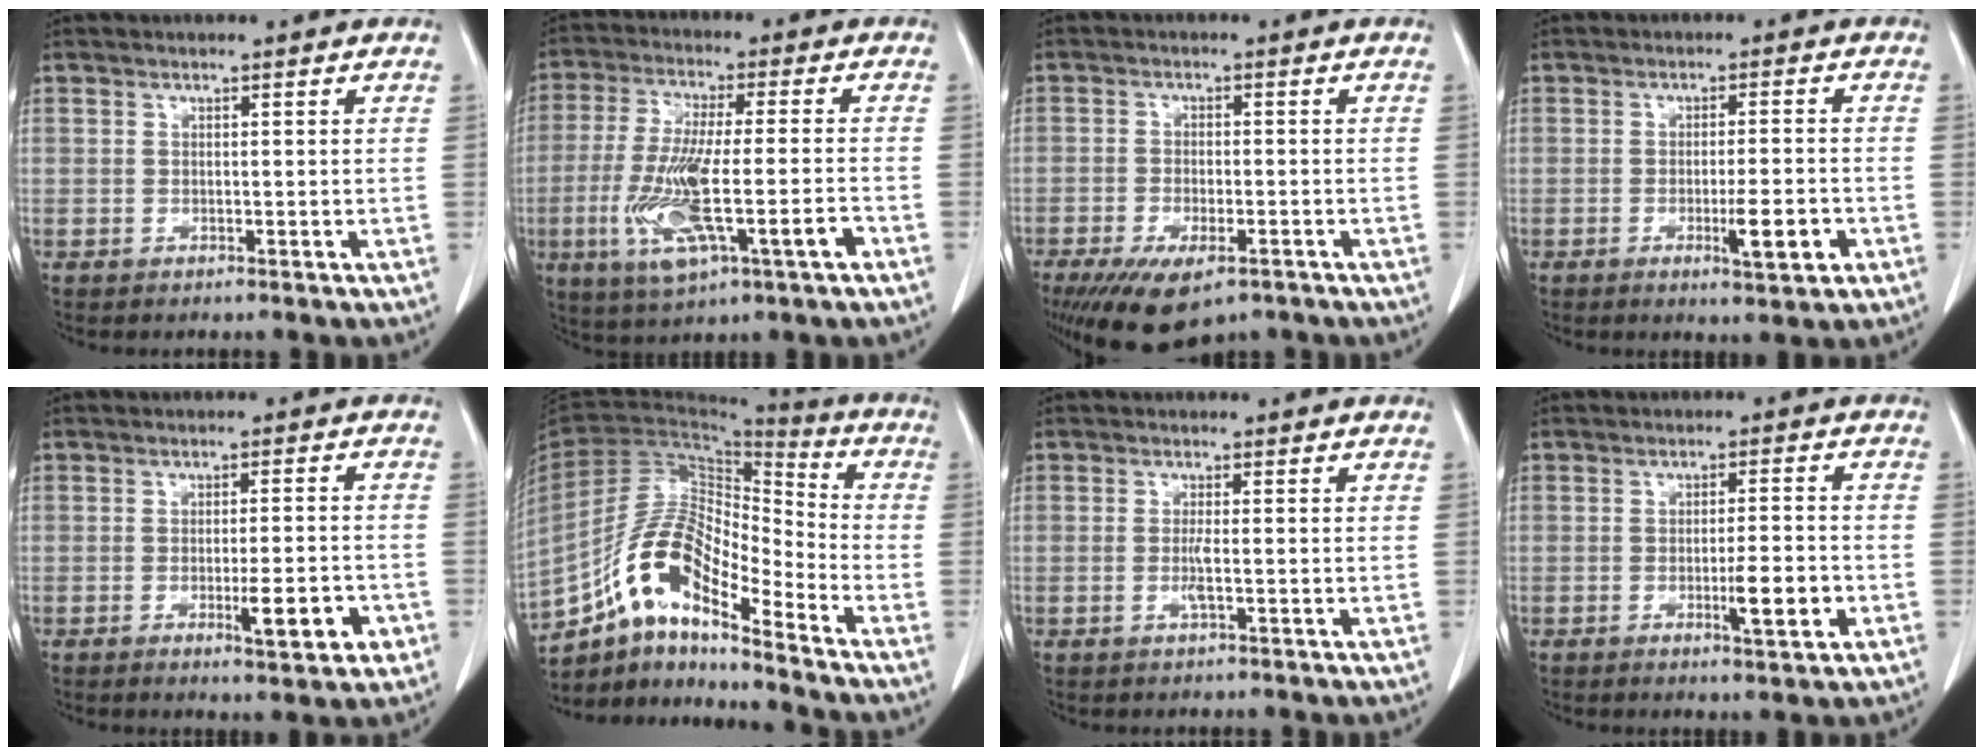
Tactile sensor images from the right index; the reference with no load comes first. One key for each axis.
{"total": 13.7, "fx": -4.6, "fy": 1.9, "fz": 12.8, "tx": -0.253, "ty": -0.016, "tz": -0.075}
{"total": 10.6, "fx": -6.8, "fy": 4.2, "fz": 6.9, "tx": -0.123, "ty": -0.016, "tz": -0.103}
{"total": 5.6, "fx": -2.2, "fy": 0.6, "fz": 5.1, "tx": -0.080, "ty": -0.006, "tz": -0.029}
{"total": 6.5, "fx": -2.6, "fy": 1.0, "fz": 5.9, "tx": -0.084, "ty": -0.005, "tz": -0.030}
{"total": 13.3, "fx": -8.9, "fy": 3.2, "fz": 9.3, "tx": -0.185, "ty": 0.024, "tz": -0.160}
{"total": 1.6, "fx": -0.5, "fy": -0.1, "fz": 1.5, "tx": -0.033, "ty": -0.002, "tz": -0.010}
{"total": 5.7, "fx": -2.0, "fy": 0.5, "fz": 5.3, "tx": -0.085, "ty": -0.005, "tz": -0.027}